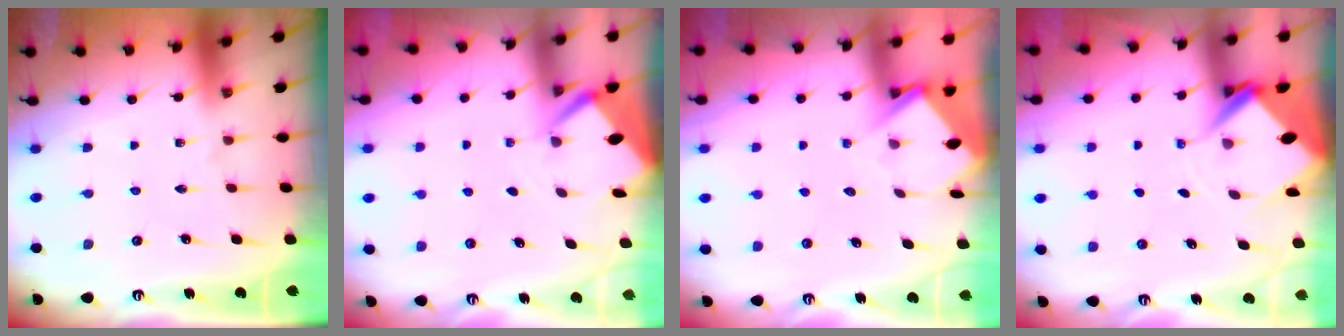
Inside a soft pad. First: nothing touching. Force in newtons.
{"total": 2.5, "press": 2.5, "slide": 0.3}
{"total": 3.9, "press": 3.9, "slide": 0.3}
{"total": 5.1, "press": 5.1, "slide": 0.4}